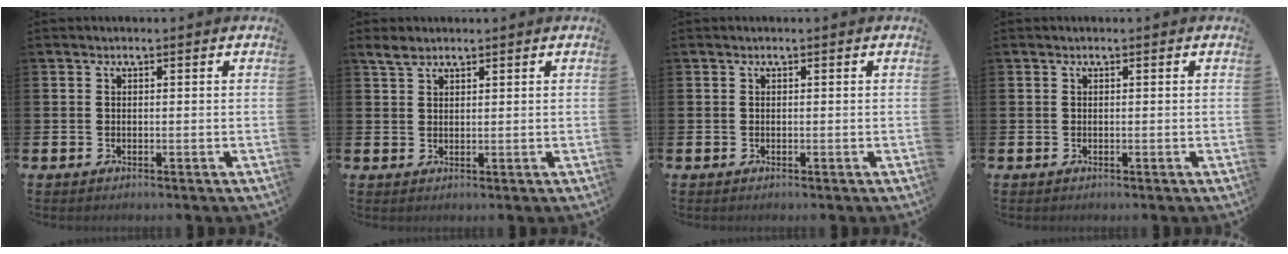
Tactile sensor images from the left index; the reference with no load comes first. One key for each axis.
{"total": 2.5, "fx": 2.0, "fy": 1.1, "fz": 1.0, "tx": -0.016, "ty": 0.001, "tz": 0.036}
{"total": 0.0}
{"total": 0.0}